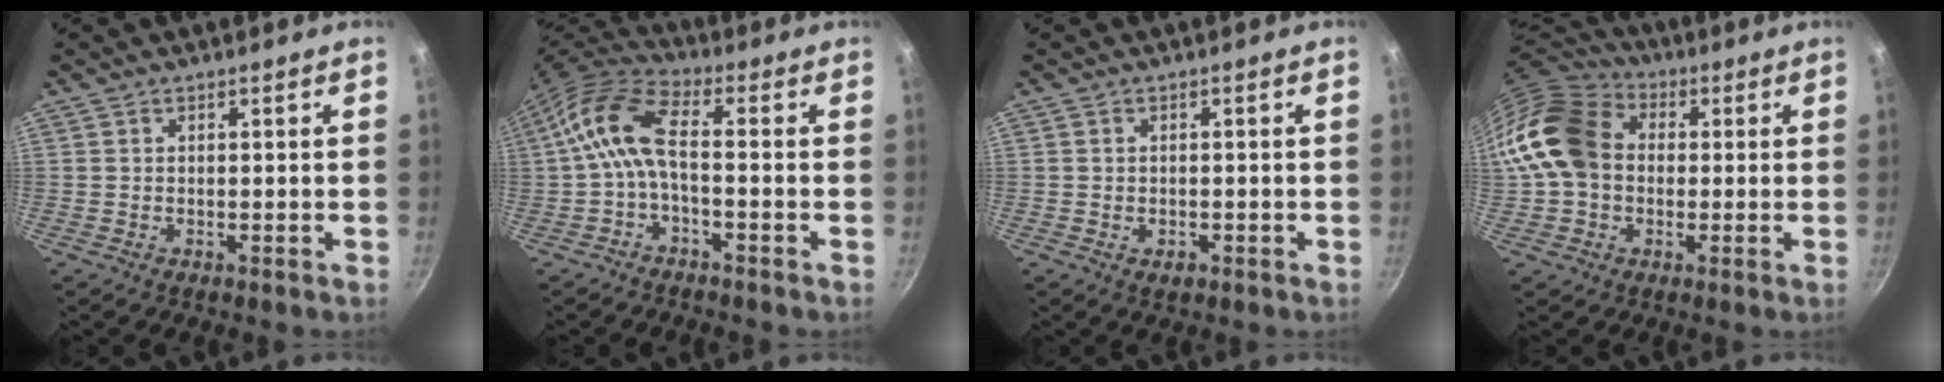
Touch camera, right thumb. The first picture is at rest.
{"total": 9.6, "force": [-1.4, 4.0, 8.6], "torque": [-0.189, 0.035, -0.043]}
{"total": 1.7, "force": [-0.7, 1.1, 1.1], "torque": [-0.014, 0.000, -0.011]}
{"total": 16.7, "force": [0.8, 13.2, 10.3], "torque": [-0.185, 0.036, 0.002]}